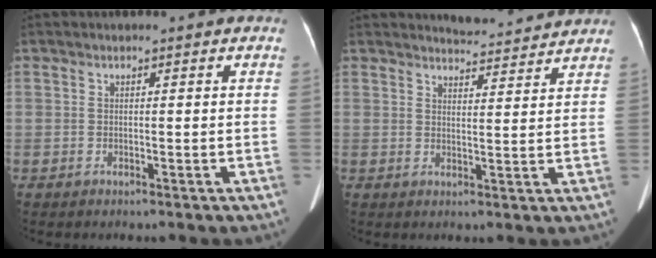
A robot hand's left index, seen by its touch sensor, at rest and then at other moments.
{"total": 5.6, "force": [5.6, 0.2, 0.3], "torque": [-0.016, 0.004, 0.070]}